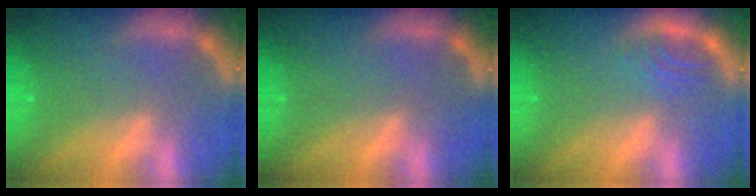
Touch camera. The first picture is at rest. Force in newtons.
{"total": 0.0}
{"total": 2.5}